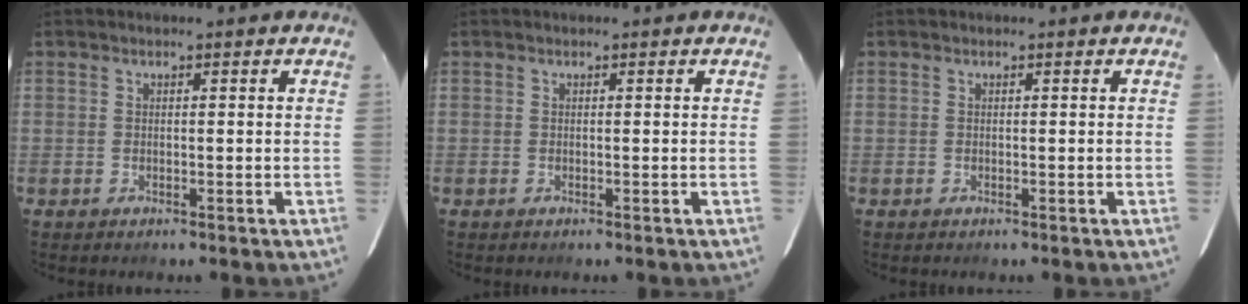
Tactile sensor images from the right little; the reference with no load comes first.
{"total": 0.0}
{"total": 0.0}